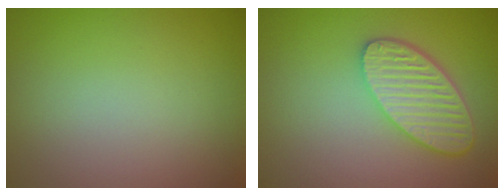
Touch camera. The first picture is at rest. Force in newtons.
{"total": 5.6, "press": 4.6, "slide": 3.1}